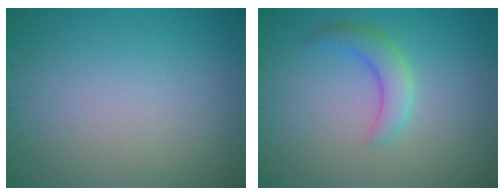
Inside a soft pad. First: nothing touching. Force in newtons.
{"total": 2.9, "press": 2.9, "slide": 0.2}